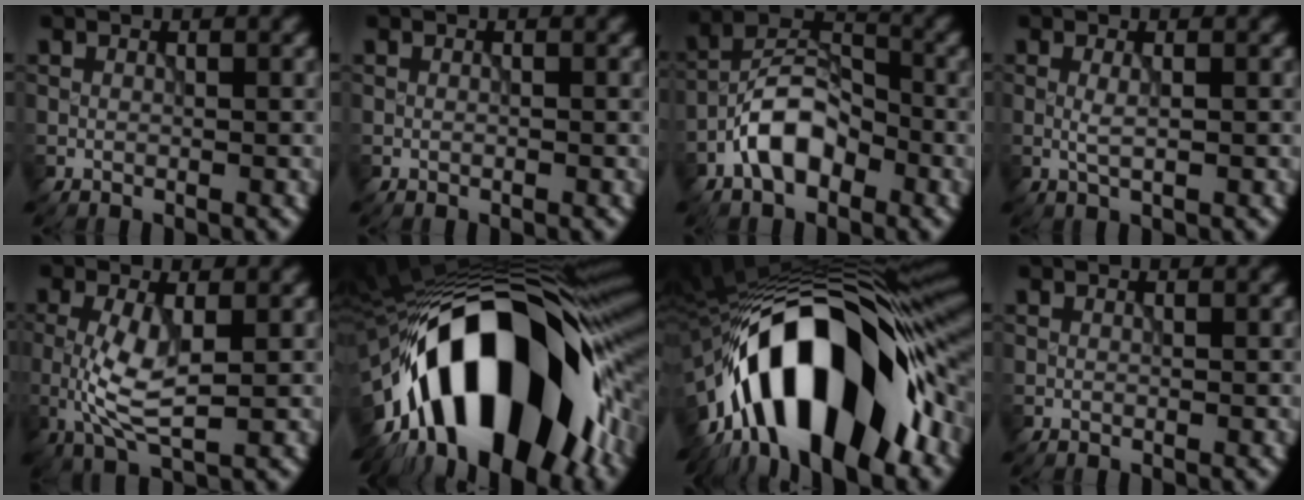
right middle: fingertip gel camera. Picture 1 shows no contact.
{"total": 0.0}
{"total": 6.1, "force": [-3.0, 3.4, 4.1], "torque": [-0.068, 0.016, -0.064]}
{"total": 1.1, "force": [0.1, 0.2, 1.1], "torque": [-0.024, 0.001, 0.002]}
{"total": 4.7, "force": [-0.1, 1.6, 4.4], "torque": [-0.101, -0.006, -0.001]}
{"total": 18.9, "force": [-6.4, 8.4, 15.6], "torque": [-0.221, 0.018, -0.110]}
{"total": 15.9, "force": [-6.5, 6.4, 13.1], "torque": [-0.197, 0.014, -0.103]}
{"total": 0.0}